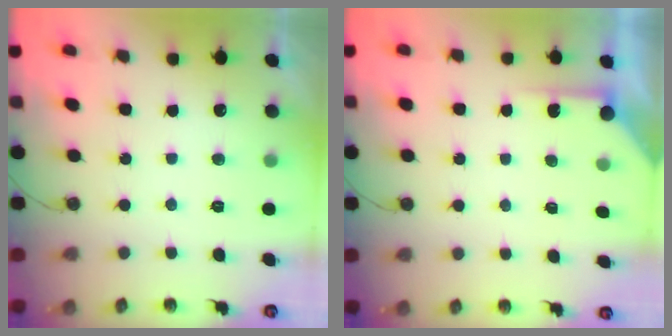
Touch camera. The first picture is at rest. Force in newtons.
{"total": 3.2, "press": 3.2, "slide": 0.3}